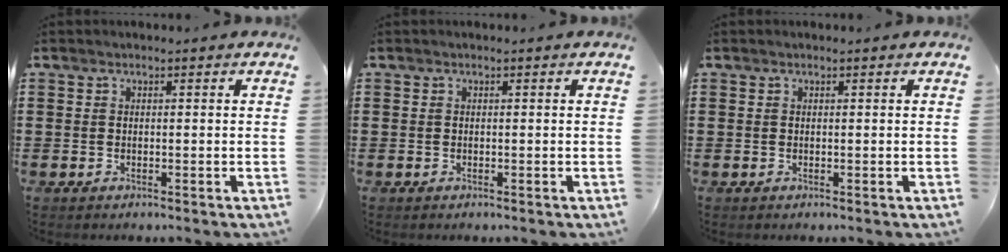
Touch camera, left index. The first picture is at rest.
{"total": 0.0}
{"total": 0.0}